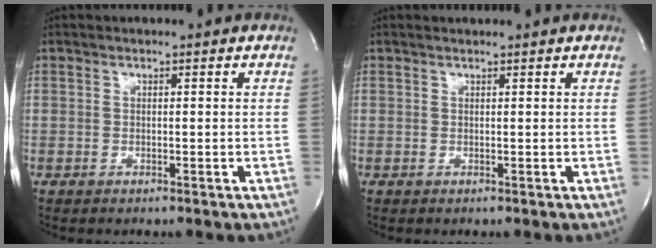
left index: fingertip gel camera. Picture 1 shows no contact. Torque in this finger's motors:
{"motor_torque": [0.17, -0.11, 0.02, -0.01]}